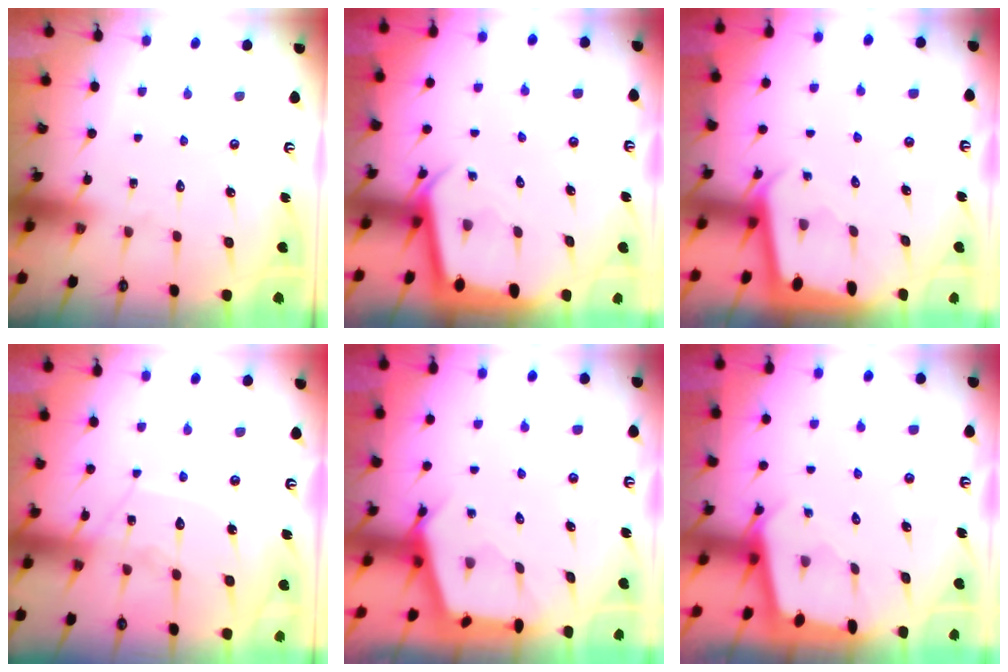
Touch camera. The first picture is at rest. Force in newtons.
{"total": 2.7, "press": 2.7, "slide": 0.1}
{"total": 1.9, "press": 1.9, "slide": 0.1}
{"total": 10.3, "press": 10.3, "slide": 0.4}
{"total": 2.7, "press": 2.6, "slide": 0.3}
{"total": 1.8, "press": 1.8, "slide": 0.1}